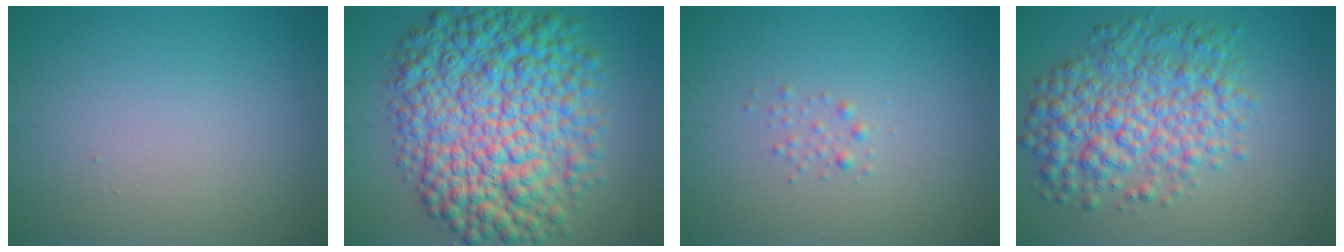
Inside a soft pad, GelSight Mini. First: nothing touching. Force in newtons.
{"total": 12.9, "press": 12.9, "slide": 0.0}
{"total": 0.8, "press": 0.8, "slide": 0.1}
{"total": 7.2, "press": 7.2, "slide": 0.1}